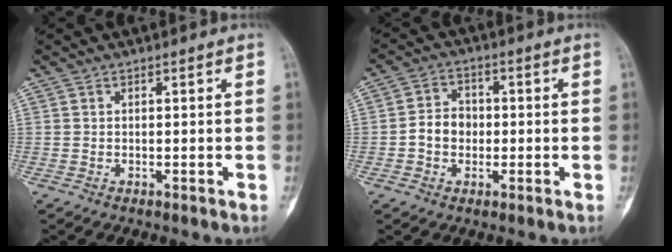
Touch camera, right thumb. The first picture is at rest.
{"total": 5.6, "force": [-0.7, 4.6, 3.1], "torque": [-0.034, 0.018, -0.019]}